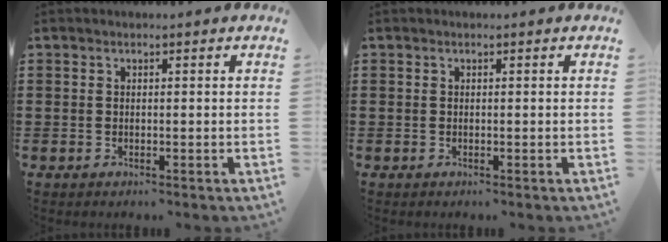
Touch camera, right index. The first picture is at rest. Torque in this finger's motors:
{"motor_torque": [-0.09, 0.09, 0.00, 0.00]}